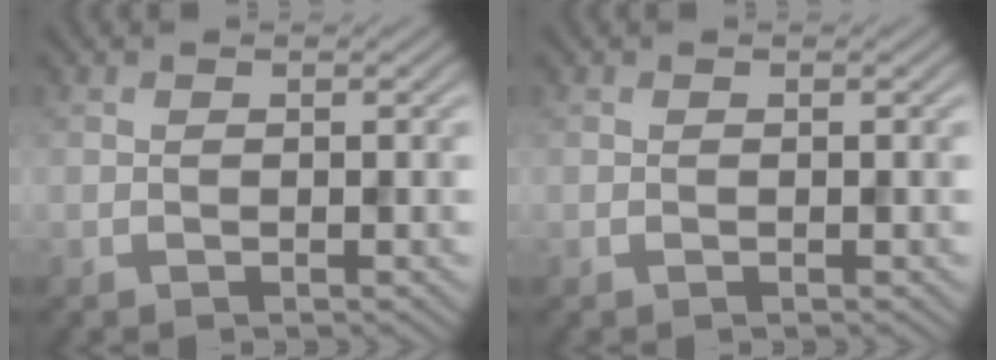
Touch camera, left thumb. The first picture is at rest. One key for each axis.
{"total": 0.0}